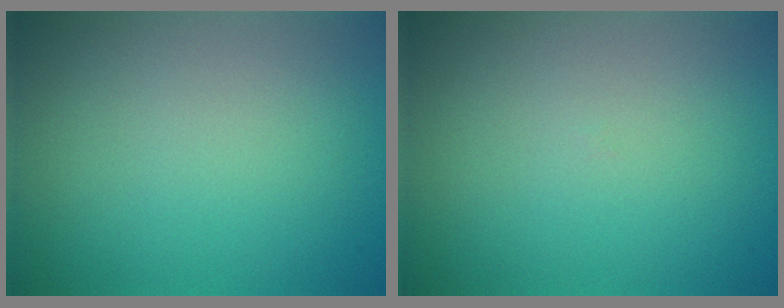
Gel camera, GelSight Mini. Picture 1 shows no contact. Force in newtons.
{"total": 0.0}